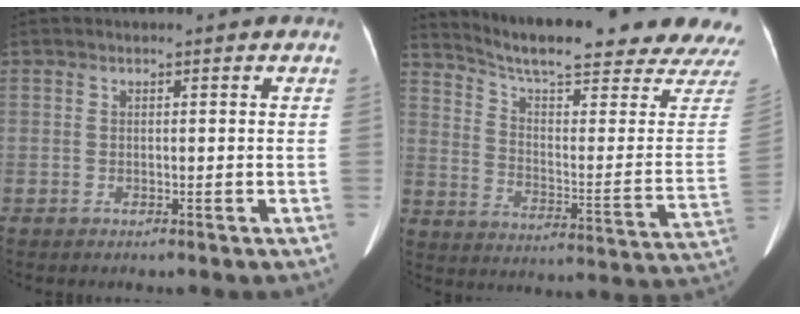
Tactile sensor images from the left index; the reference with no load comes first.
{"total": 25.0, "force": [22.8, 0.3, 10.2], "torque": [-0.163, -0.086, 0.297]}